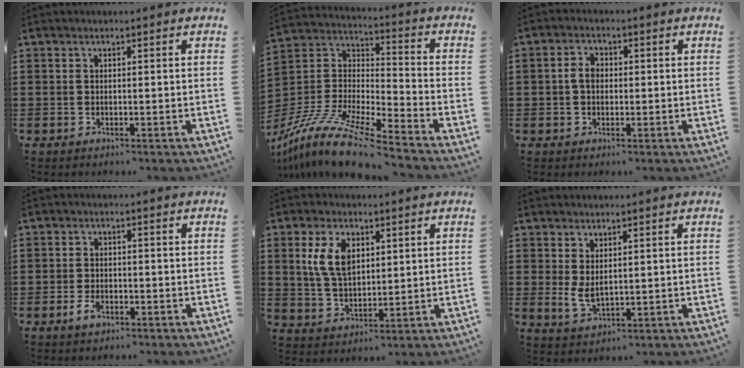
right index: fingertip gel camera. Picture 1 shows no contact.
{"total": 12.4, "force": [-10.7, 0.8, 6.2], "torque": [-0.145, 0.005, -0.218]}
{"total": 2.9, "force": [0.0, 2.0, 2.1], "torque": [-0.042, 0.008, -0.002]}
{"total": 2.4, "force": [-1.3, 1.1, 1.7], "torque": [-0.048, -0.009, -0.027]}
{"total": 7.2, "force": [2.4, 4.3, 5.3], "torque": [-0.125, 0.011, 0.041]}
{"total": 3.2, "force": [1.1, 1.5, 2.7], "torque": [-0.059, -0.002, 0.019]}